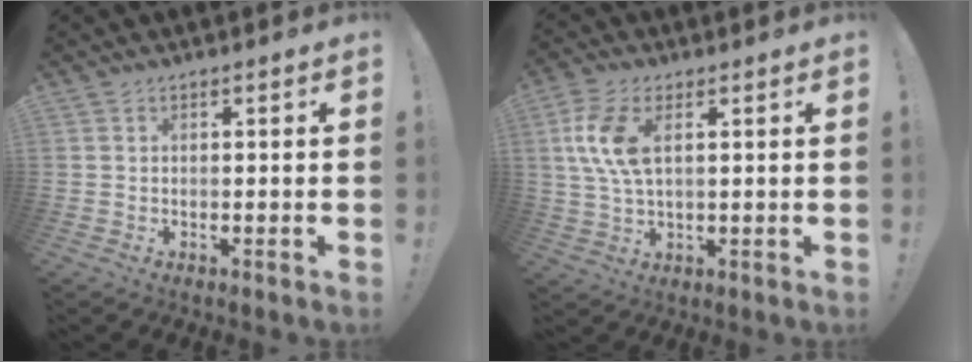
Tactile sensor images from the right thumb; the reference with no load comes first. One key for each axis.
{"total": 10.5, "fx": 2.9, "fy": 5.2, "fz": 8.7, "tx": -0.181, "ty": -0.003, "tz": 0.051}